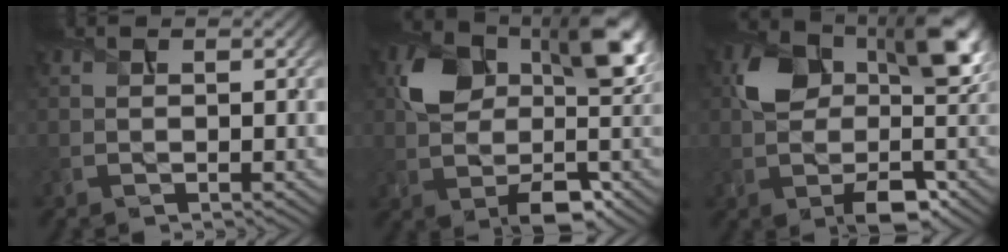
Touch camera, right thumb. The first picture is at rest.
{"total": 11.9, "force": [0.9, 7.9, 8.9], "torque": [-0.155, -0.007, 0.017]}
{"total": 12.0, "force": [-0.3, 7.8, 9.1], "torque": [-0.151, -0.002, -0.013]}